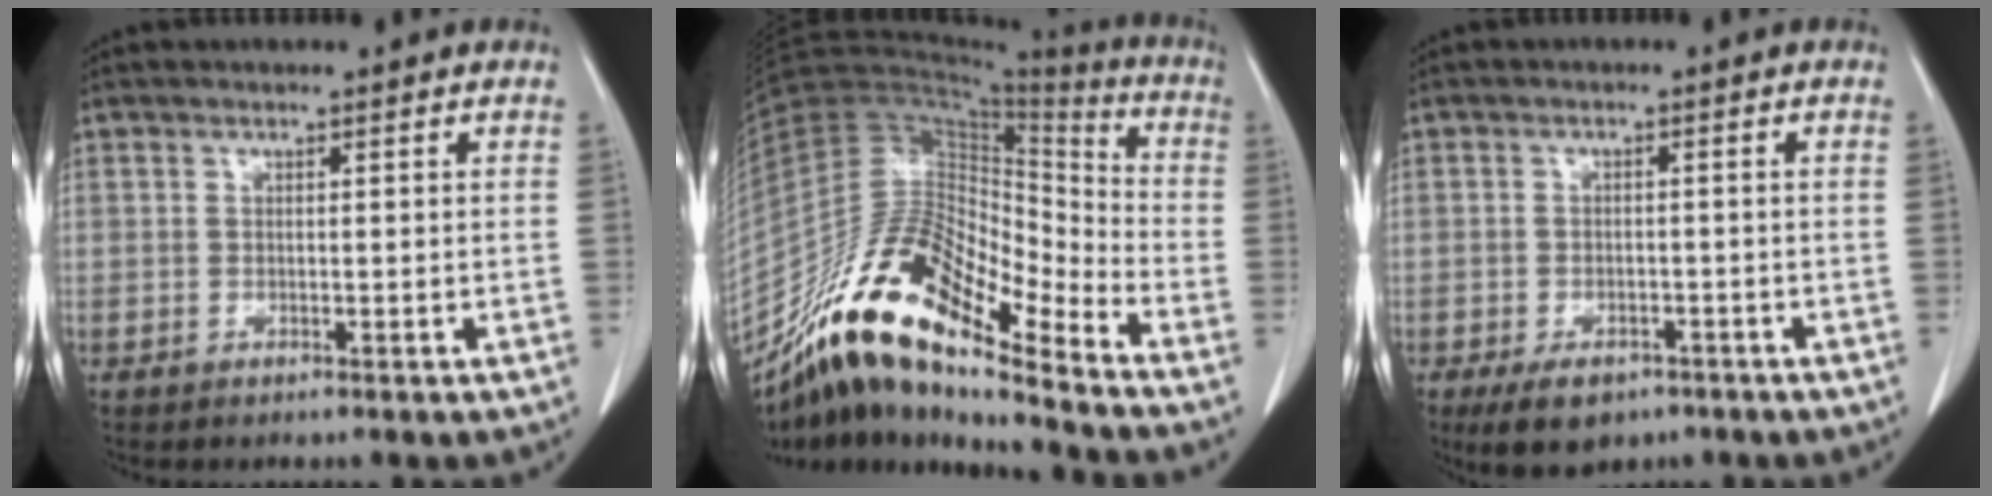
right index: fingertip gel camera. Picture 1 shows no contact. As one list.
[{"total": 17.7, "force": [-13.4, 4.3, 10.7], "torque": [-0.187, 0.045, -0.238]}, {"total": 6.4, "force": [-4.4, 3.5, 3.2], "torque": [-0.053, -0.003, -0.062]}]